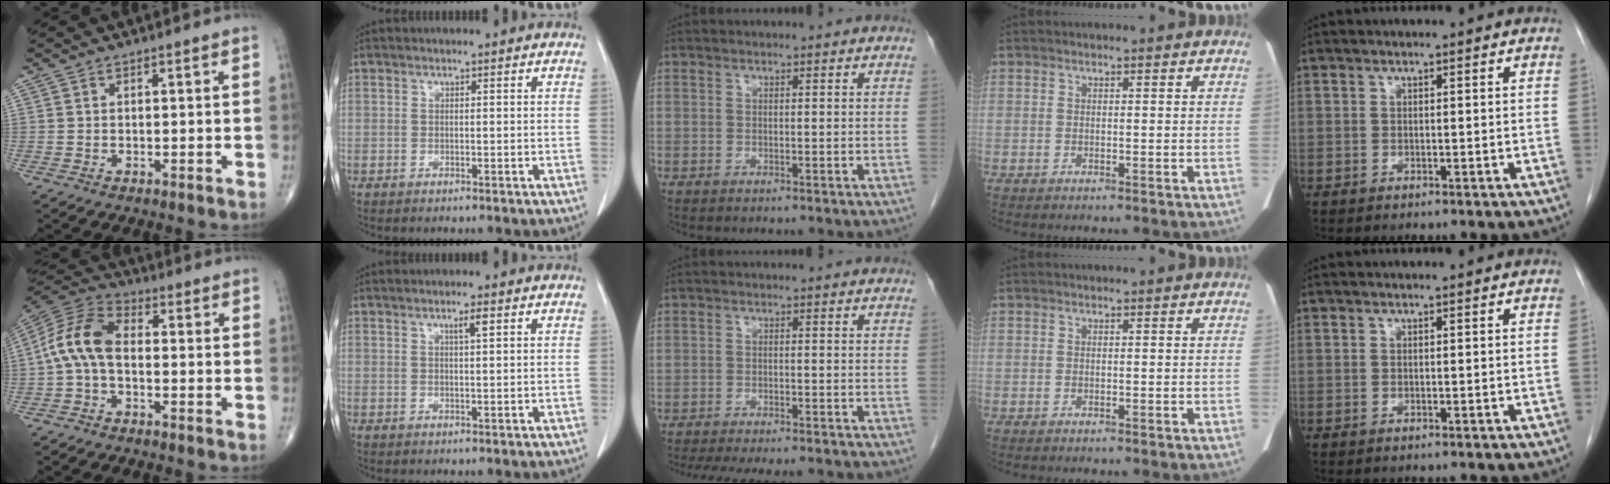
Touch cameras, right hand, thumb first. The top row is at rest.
{"thumb": {"total": 10.3, "force": [-0.7, 6.0, 8.4], "torque": [-0.169, 0.032, -0.027]}, "index": {"total": 1.9, "force": [0.9, 0.0, 1.6], "torque": [-0.030, -0.002, 0.015]}, "middle": {"total": 14.4, "force": [-12.7, 2.7, 6.2], "torque": [-0.122, -0.019, -0.168]}}